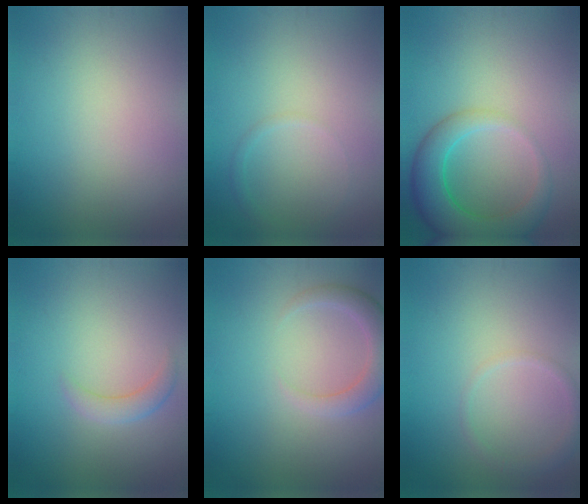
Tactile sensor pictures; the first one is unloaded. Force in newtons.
{"total": 0.7, "press": 0.7, "slide": 0.1}
{"total": 6.1, "press": 6.0, "slide": 0.3}
{"total": 1.7, "press": 1.7, "slide": 0.0}
{"total": 3.1, "press": 3.1, "slide": 0.4}
{"total": 1.4, "press": 1.4, "slide": 0.1}